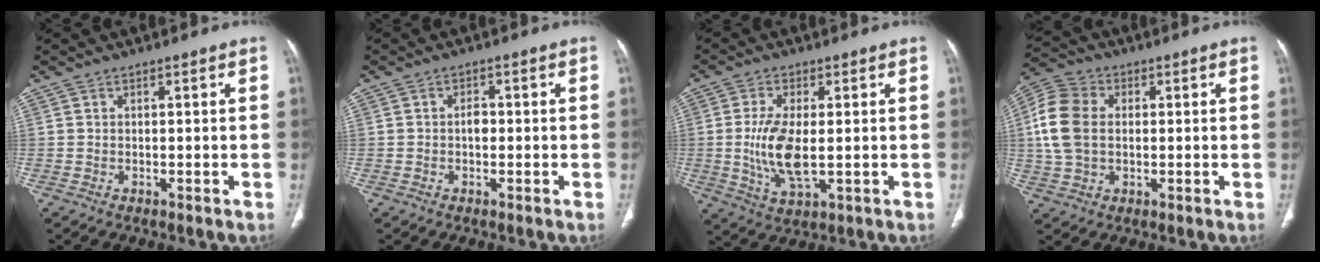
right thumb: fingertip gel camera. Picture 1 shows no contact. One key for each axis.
{"total": 1.8, "fx": -0.2, "fy": 1.2, "fz": 1.4, "tx": -0.016, "ty": 0.005, "tz": -0.007}
{"total": 9.7, "fx": -0.4, "fy": 4.1, "fz": 8.8, "tx": -0.181, "ty": -0.016, "tz": -0.002}
{"total": 11.5, "fx": 0.8, "fy": 8.2, "fz": 8.0, "tx": -0.167, "ty": 0.016, "tz": 0.013}